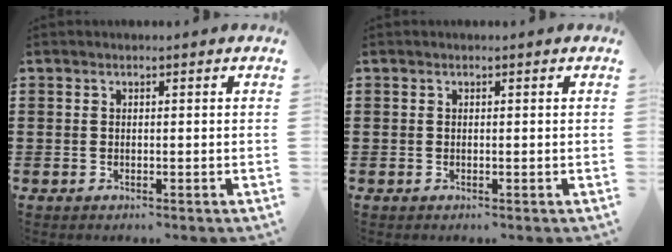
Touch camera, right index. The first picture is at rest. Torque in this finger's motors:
{"motor_torque": [0.05, 0.05, 0.00, 0.00]}